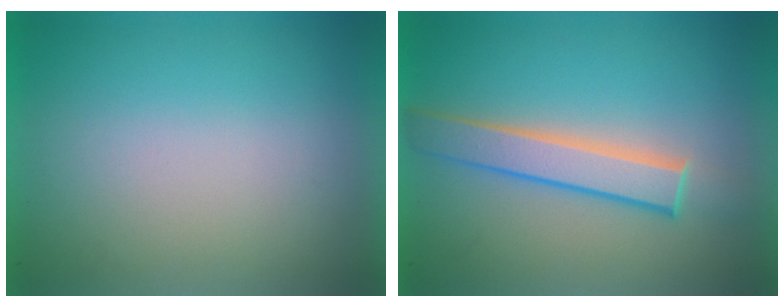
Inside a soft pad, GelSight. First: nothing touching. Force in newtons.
{"total": 3.3}